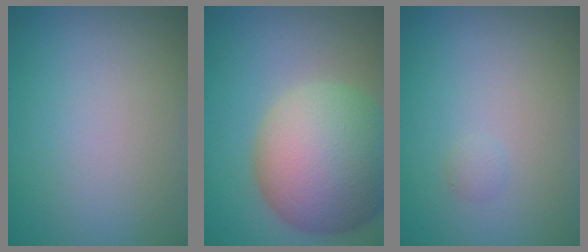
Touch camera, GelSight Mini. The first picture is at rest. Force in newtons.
{"total": 12.6, "press": 12.5, "slide": 1.0}
{"total": 0.6, "press": 0.6, "slide": 0.0}